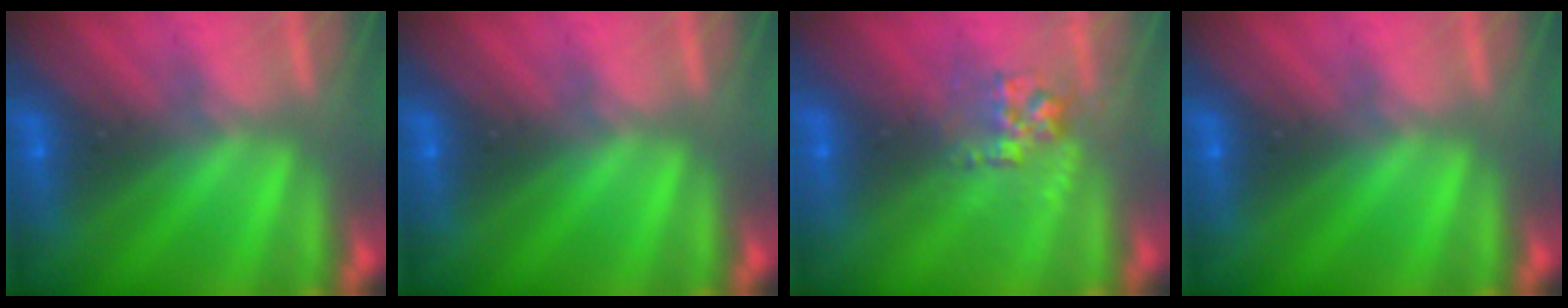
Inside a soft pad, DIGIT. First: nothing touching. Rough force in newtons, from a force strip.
{"total": 0.0}
{"total": 2.8}
{"total": 0.0}